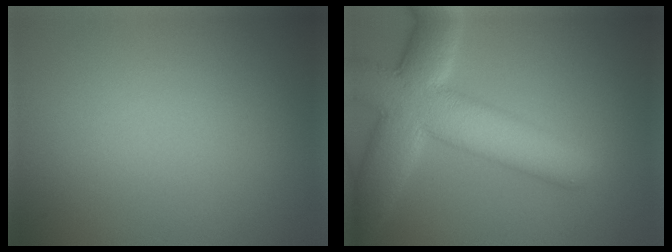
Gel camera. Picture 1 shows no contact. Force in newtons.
{"total": 10.6, "press": 10.5, "slide": 0.9}